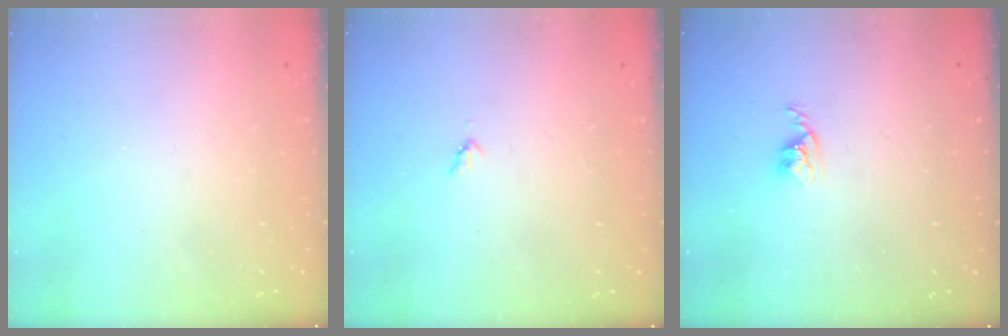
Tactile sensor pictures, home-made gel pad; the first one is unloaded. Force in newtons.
{"total": 3.0, "press": 3.0, "slide": 0.3}
{"total": 2.9, "press": 2.9, "slide": 0.4}